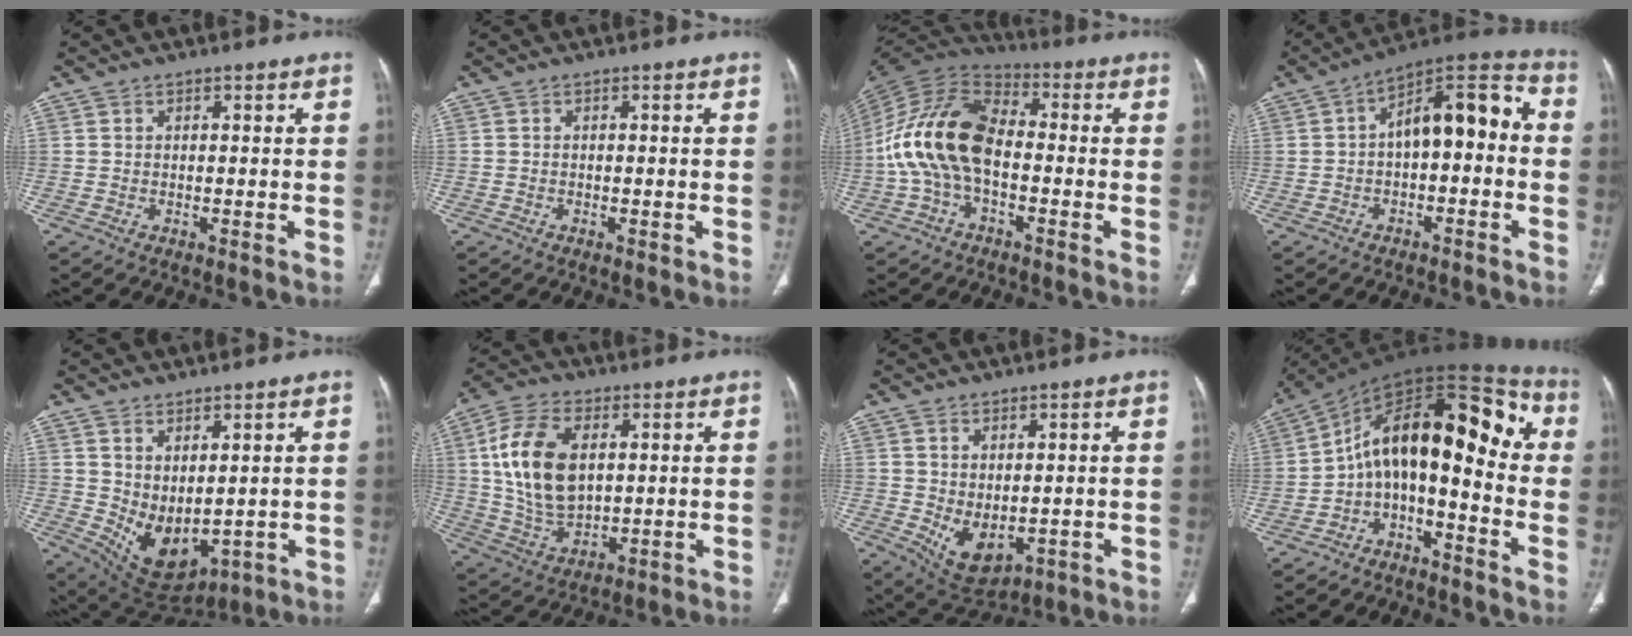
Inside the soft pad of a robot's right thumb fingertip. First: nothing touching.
{"total": 0.7, "force": [-0.3, 0.3, 0.6], "torque": [-0.008, -0.001, -0.004]}
{"total": 16.1, "force": [-2.0, 9.5, 12.8], "torque": [-0.248, 0.037, -0.046]}
{"total": 13.1, "force": [-0.6, 6.6, 11.3], "torque": [-0.141, 0.052, -0.020]}
{"total": 9.4, "force": [1.4, 5.3, 7.6], "torque": [-0.120, -0.026, 0.059]}
{"total": 15.8, "force": [3.2, 9.3, 12.3], "torque": [-0.234, -0.007, 0.067]}
{"total": 7.5, "force": [-0.6, 4.4, 6.1], "torque": [-0.090, -0.009, 0.017]}
{"total": 16.5, "force": [-2.4, 8.3, 14.1], "torque": [-0.179, 0.115, -0.050]}